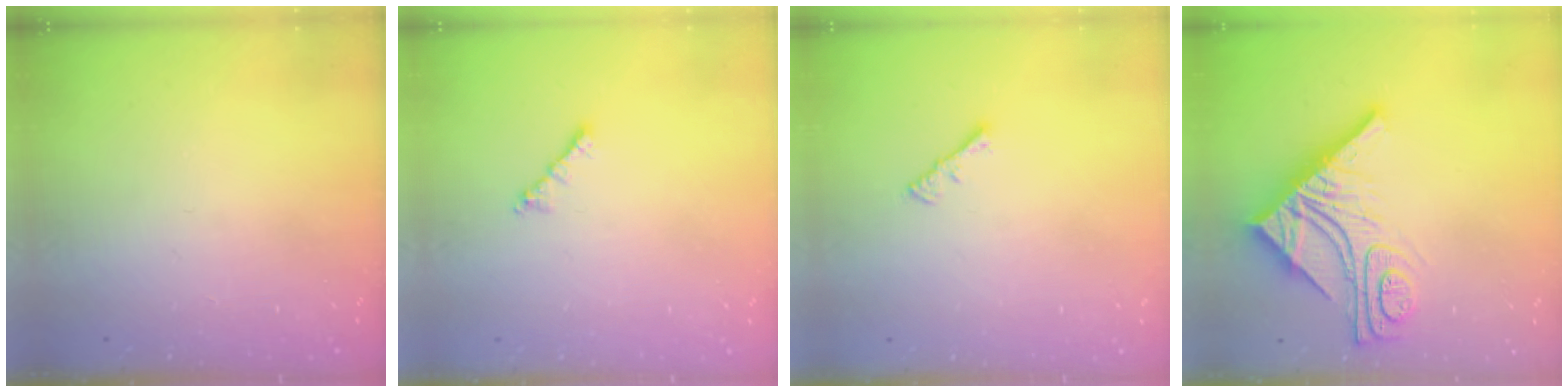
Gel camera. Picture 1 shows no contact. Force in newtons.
{"total": 2.0, "press": 1.9, "slide": 0.6}
{"total": 1.3, "press": 1.2, "slide": 0.4}
{"total": 16.8, "press": 16.8, "slide": 1.5}